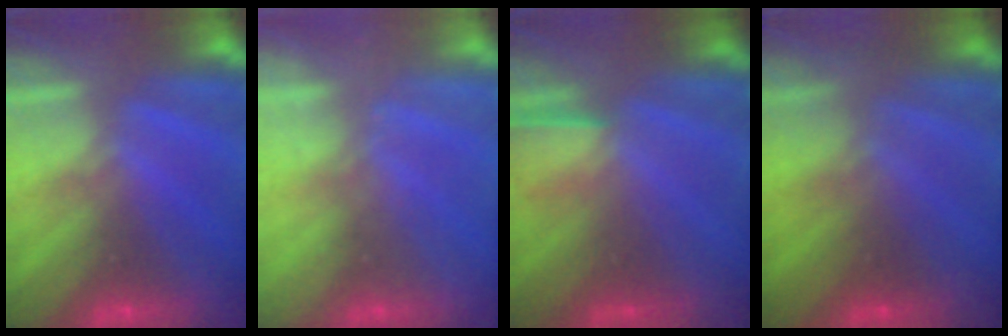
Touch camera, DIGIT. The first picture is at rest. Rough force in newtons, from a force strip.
{"total": 1.4}
{"total": 1.3}
{"total": 1.7}